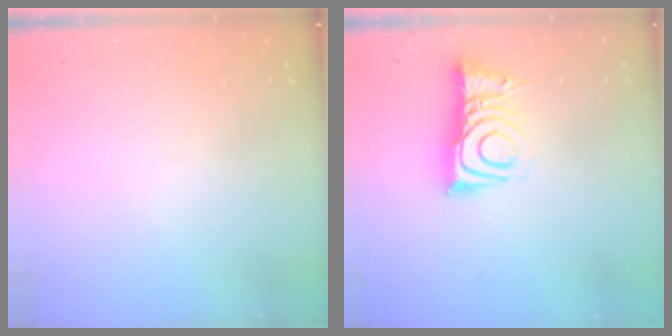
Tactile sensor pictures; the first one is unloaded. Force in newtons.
{"total": 8.3, "press": 8.3, "slide": 0.7}